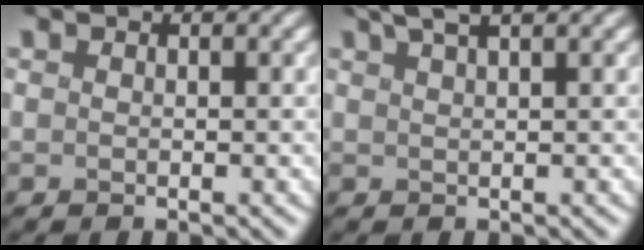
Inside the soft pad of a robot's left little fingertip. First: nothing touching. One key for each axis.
{"total": 4.5, "fx": 3.3, "fy": 0.9, "fz": 2.9, "tx": -0.039, "ty": 0.023, "tz": 0.031}